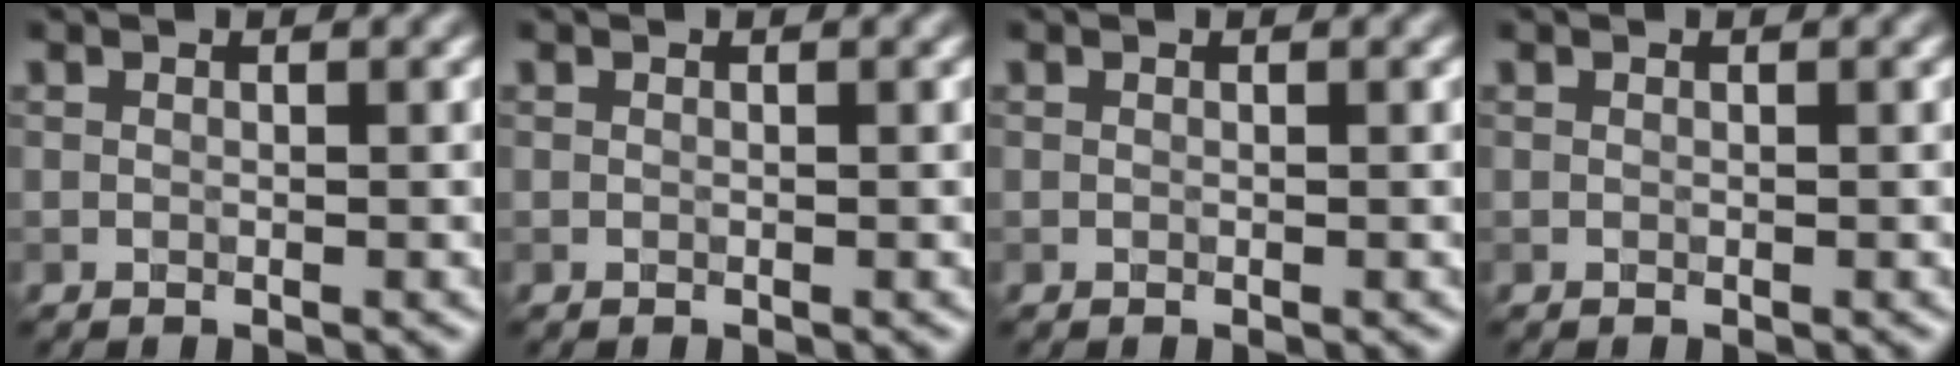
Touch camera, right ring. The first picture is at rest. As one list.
[{"total": 0.0}, {"total": 0.0}, {"total": 0.0}]